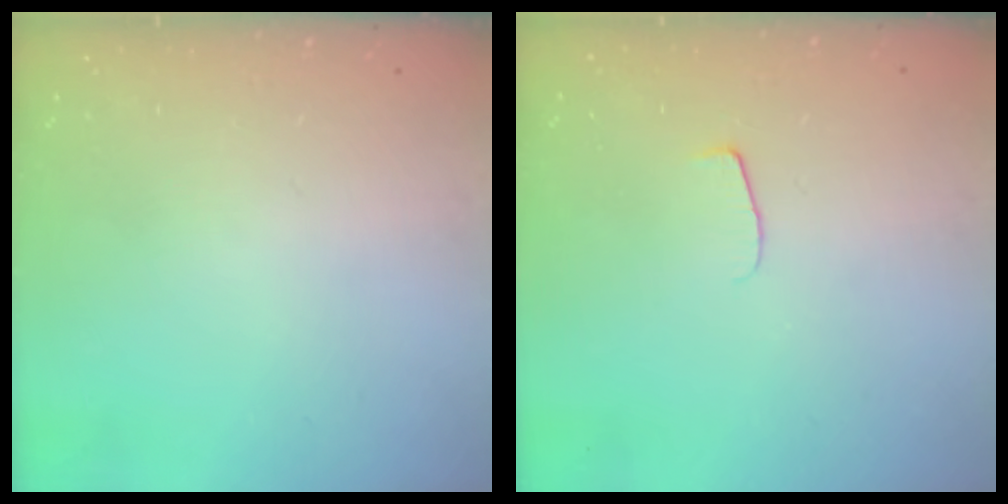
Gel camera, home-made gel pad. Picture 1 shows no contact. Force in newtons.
{"total": 4.3, "press": 4.3, "slide": 0.5}